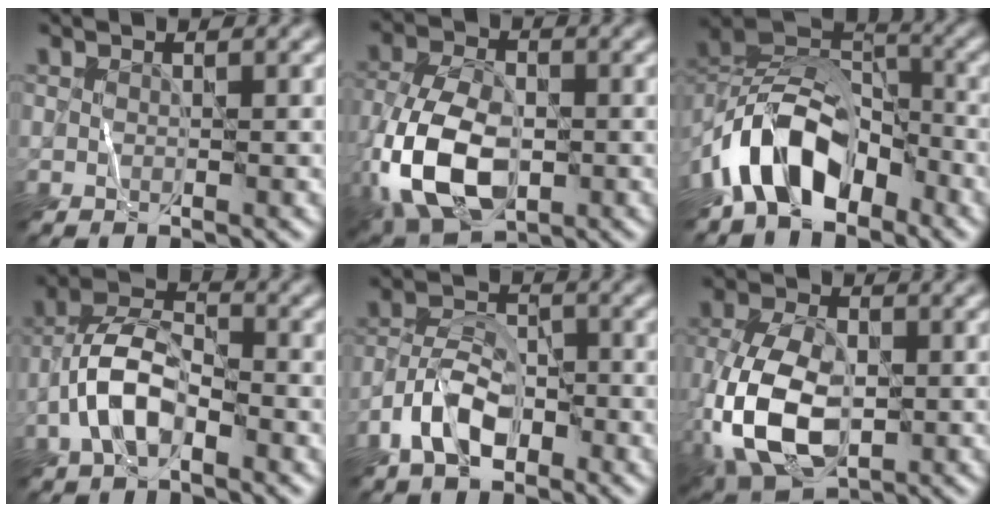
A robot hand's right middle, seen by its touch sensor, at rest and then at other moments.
{"total": 11.4, "force": [-3.6, 6.5, 8.6], "torque": [-0.201, -0.019, -0.080]}
{"total": 9.3, "force": [-5.3, 5.0, 5.7], "torque": [-0.091, 0.016, -0.109]}
{"total": 5.4, "force": [-2.3, 2.7, 4.1], "torque": [-0.075, 0.015, -0.050]}
{"total": 5.3, "force": [-2.8, 2.9, 3.4], "torque": [-0.058, 0.007, -0.060]}
{"total": 10.7, "force": [-2.8, 6.2, 8.3], "torque": [-0.189, -0.017, -0.059]}